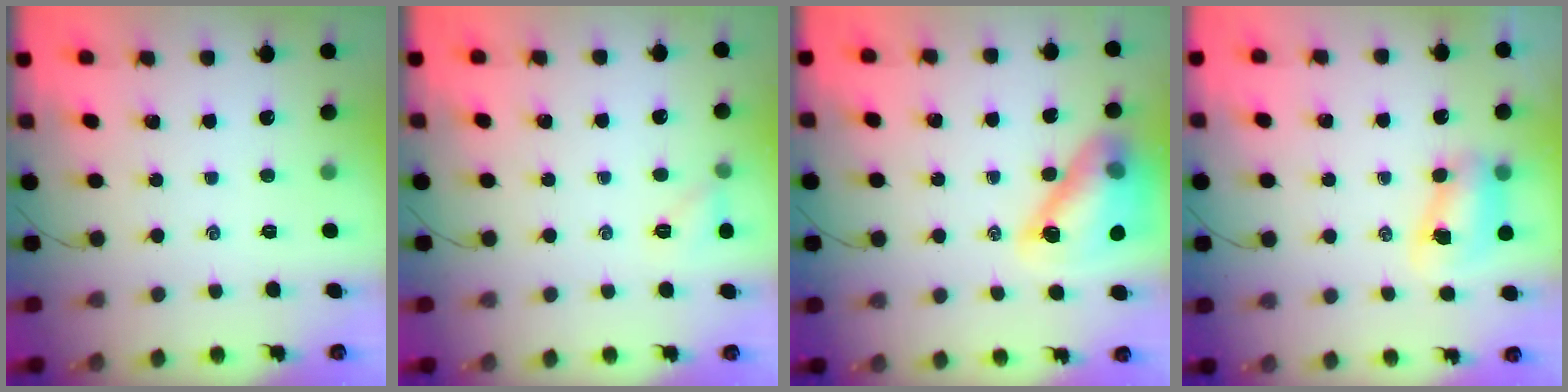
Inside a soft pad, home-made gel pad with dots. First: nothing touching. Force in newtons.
{"total": 6.4, "press": 6.1, "slide": 1.9}
{"total": 14.2, "press": 13.6, "slide": 4.1}
{"total": 8.2, "press": 8.1, "slide": 1.2}